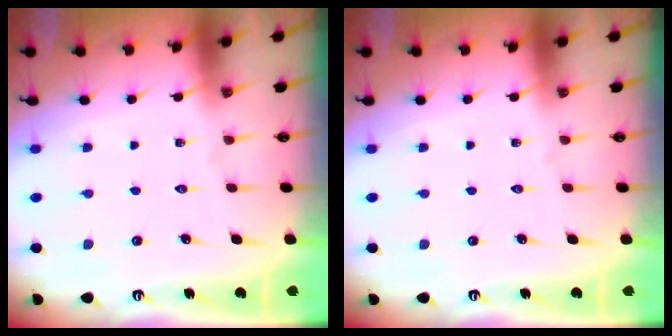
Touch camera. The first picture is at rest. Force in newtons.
{"total": 0.0}